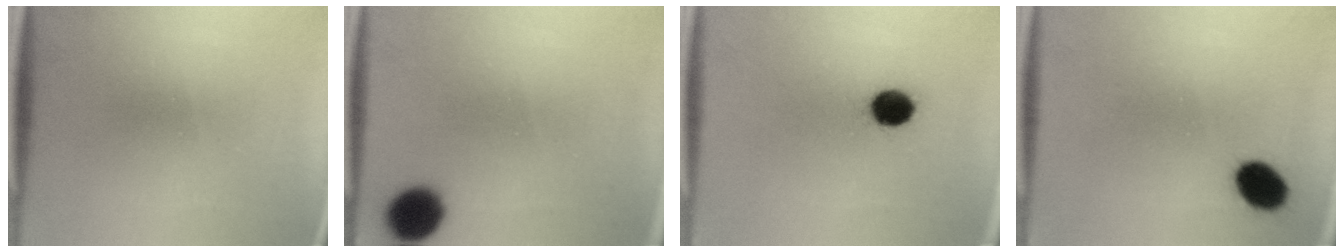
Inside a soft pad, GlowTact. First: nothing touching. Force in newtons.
{"total": 8.7}
{"total": 7.0}
{"total": 7.1}